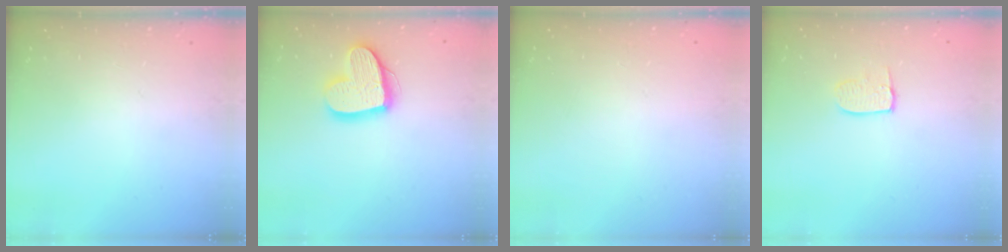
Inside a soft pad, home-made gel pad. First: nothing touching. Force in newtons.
{"total": 16.2, "press": 16.2, "slide": 1.4}
{"total": 0.0}
{"total": 6.5, "press": 6.5, "slide": 0.6}